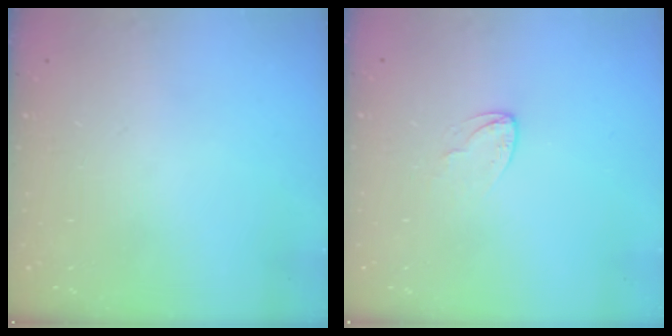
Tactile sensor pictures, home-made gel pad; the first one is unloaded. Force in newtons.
{"total": 2.9, "press": 2.9, "slide": 0.2}